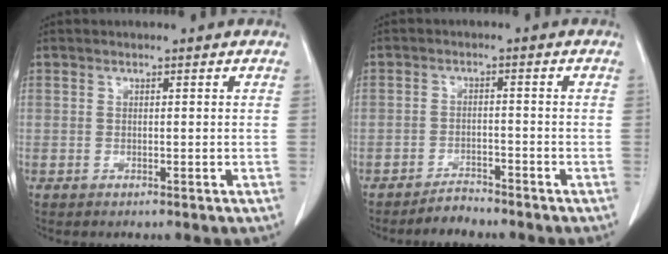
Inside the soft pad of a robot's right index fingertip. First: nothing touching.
{"total": 2.7, "force": [-2.7, 0.5, 0.4], "torque": [-0.007, -0.006, -0.046]}